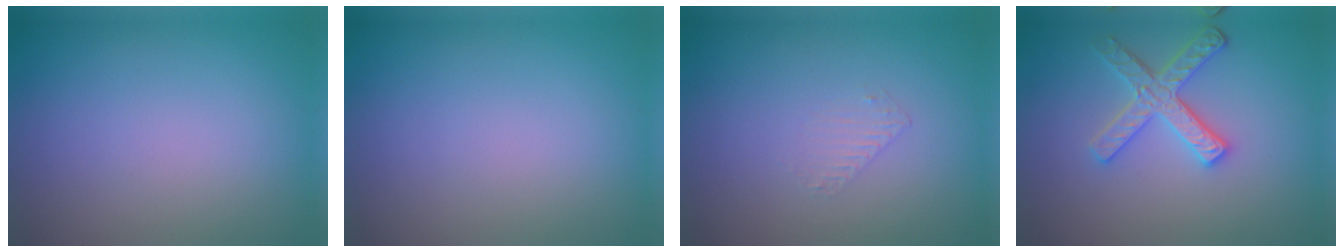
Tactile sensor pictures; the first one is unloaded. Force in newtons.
{"total": 0.0}
{"total": 0.6, "press": 0.4, "slide": 0.5}
{"total": 3.4, "press": 3.1, "slide": 1.3}